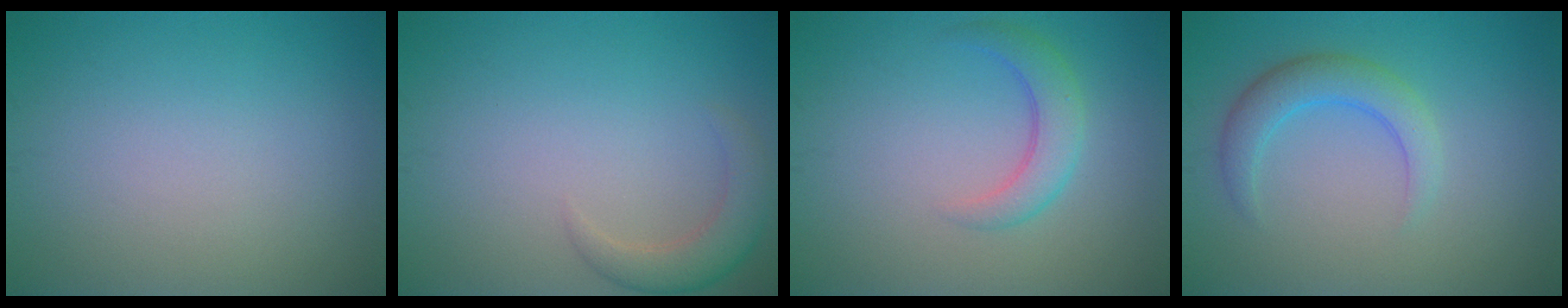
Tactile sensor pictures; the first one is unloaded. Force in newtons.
{"total": 2.9, "press": 2.9, "slide": 0.3}
{"total": 2.8, "press": 2.8, "slide": 0.1}
{"total": 3.2, "press": 3.2, "slide": 0.2}